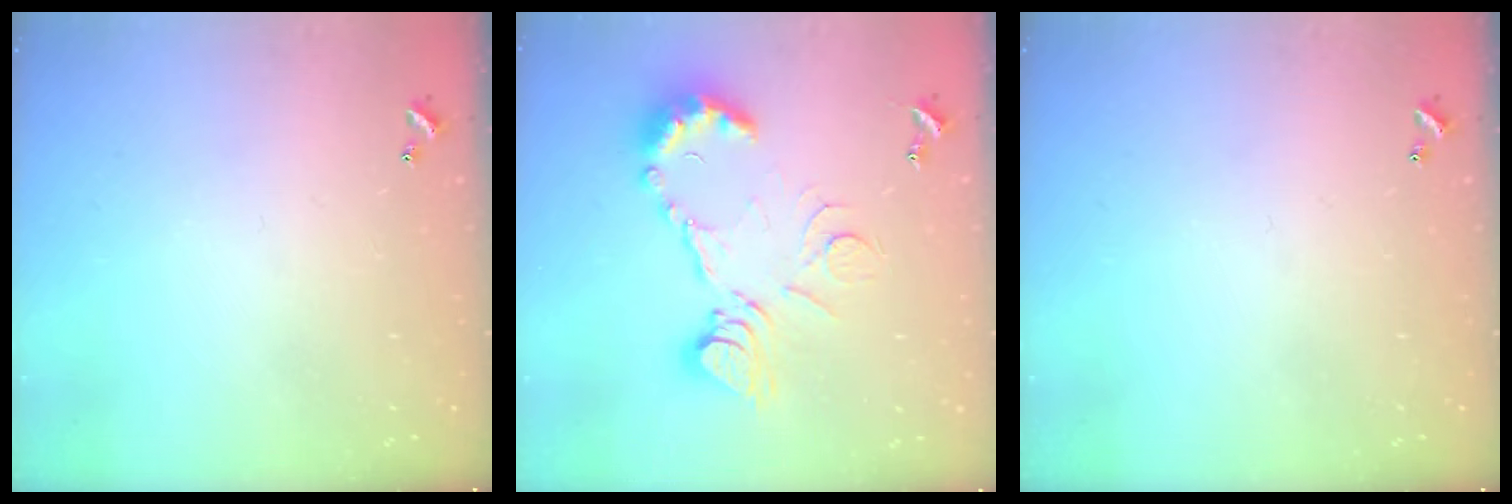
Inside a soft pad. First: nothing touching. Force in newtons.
{"total": 17.1, "press": 17.1, "slide": 1.6}
{"total": 0.0}